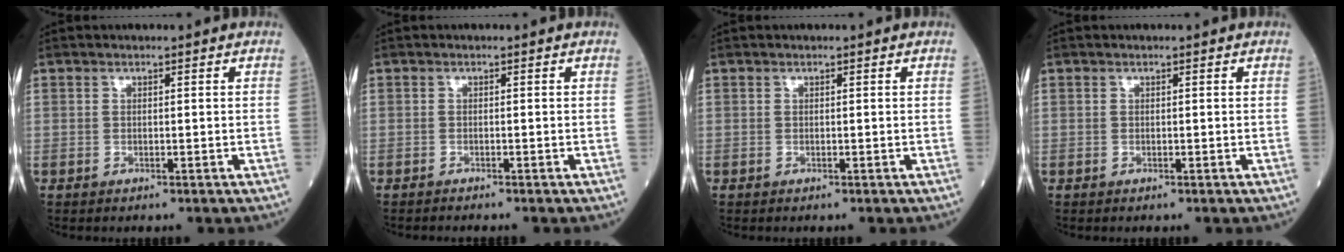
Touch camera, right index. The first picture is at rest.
{"total": 1.3, "force": [-1.2, -0.2, 0.4], "torque": [-0.007, 0.001, -0.017]}
{"total": 0.0}
{"total": 0.0}